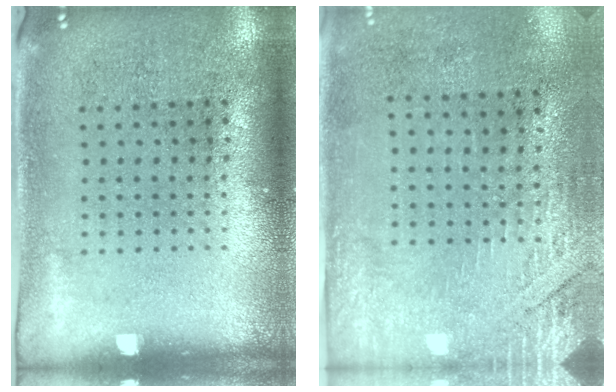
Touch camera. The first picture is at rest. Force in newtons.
{"total": 2.7, "press": 2.3, "slide": 1.4}